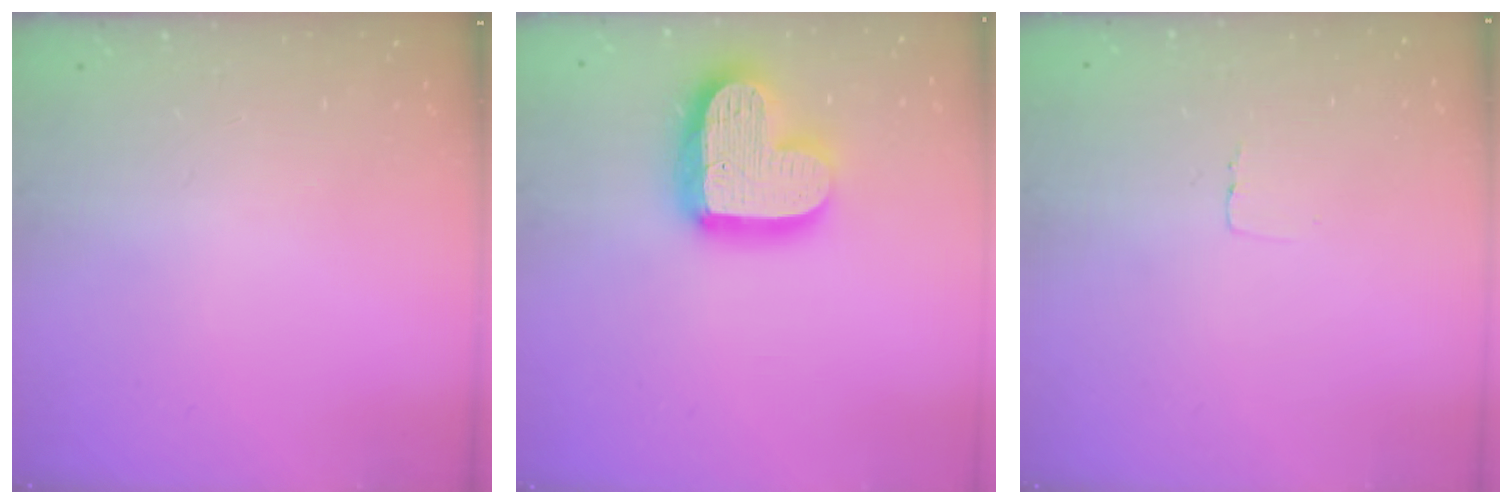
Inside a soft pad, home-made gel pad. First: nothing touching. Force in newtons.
{"total": 18.6, "press": 18.6, "slide": 1.3}
{"total": 2.6, "press": 2.6, "slide": 0.1}